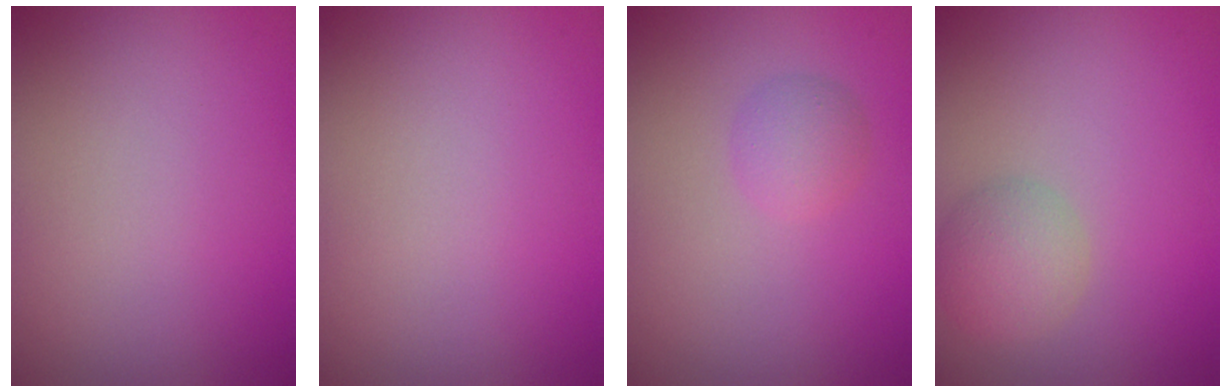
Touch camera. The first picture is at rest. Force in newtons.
{"total": 0.0}
{"total": 1.7, "press": 1.7, "slide": 0.0}
{"total": 2.9, "press": 2.9, "slide": 0.2}